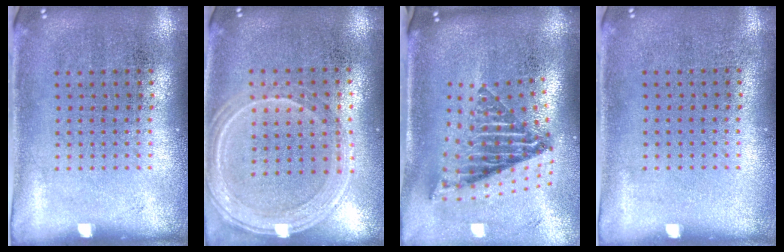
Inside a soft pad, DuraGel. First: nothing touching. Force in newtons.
{"total": 1.2, "press": 1.2, "slide": 0.4}
{"total": 2.7, "press": 1.7, "slide": 2.1}
{"total": 0.0}